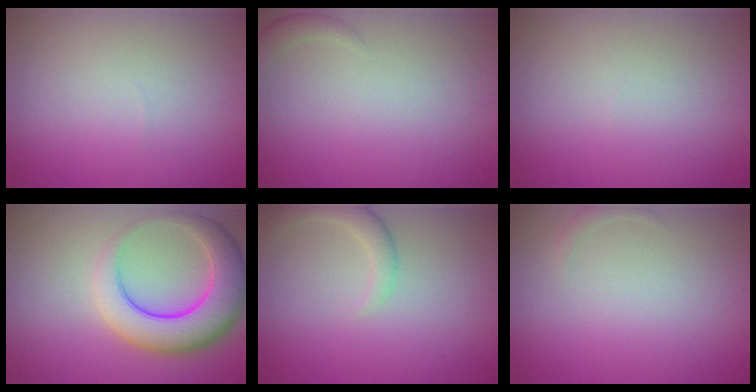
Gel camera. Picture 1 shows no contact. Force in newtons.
{"total": 1.4, "press": 1.4, "slide": 0.2}
{"total": 0.0}
{"total": 7.6, "press": 7.6, "slide": 0.8}
{"total": 2.3, "press": 2.3, "slide": 0.3}
{"total": 0.7, "press": 0.7, "slide": 0.1}